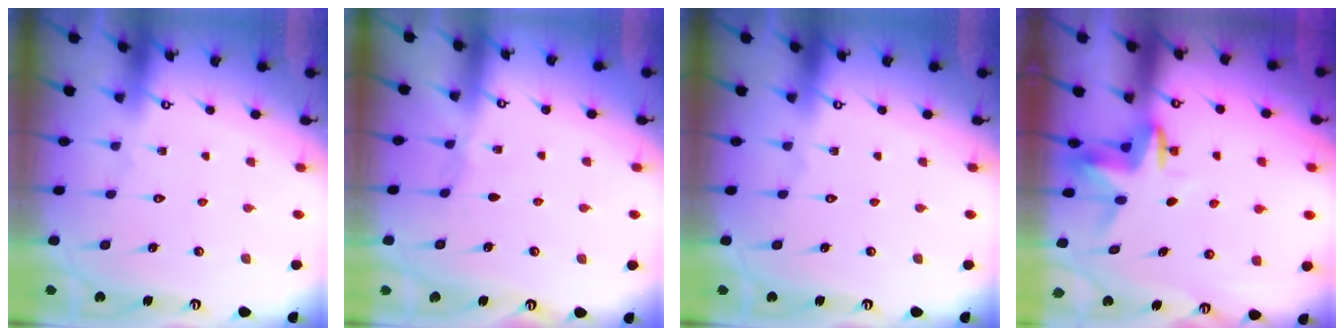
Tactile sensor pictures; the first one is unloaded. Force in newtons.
{"total": 2.3, "press": 2.3, "slide": 0.4}
{"total": 0.0}
{"total": 3.4, "press": 3.4, "slide": 0.2}